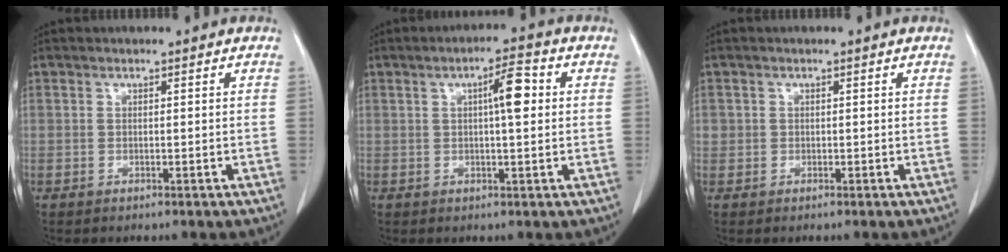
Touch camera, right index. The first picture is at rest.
{"total": 5.1, "force": [1.0, 0.8, 4.9], "torque": [-0.080, 0.009, 0.012]}
{"total": 0.9, "force": [0.1, 0.9, 0.0], "torque": [0.009, 0.007, 0.001]}